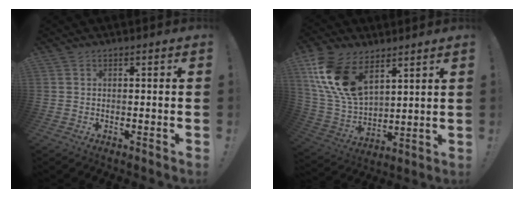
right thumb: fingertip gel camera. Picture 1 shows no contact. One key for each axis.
{"total": 17.6, "fx": 9.5, "fy": 10.0, "fz": 10.9, "tx": -0.241, "ty": -0.047, "tz": 0.182}